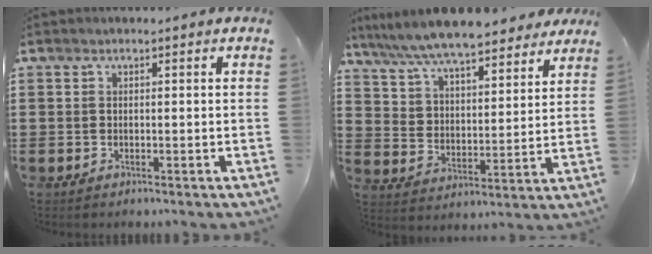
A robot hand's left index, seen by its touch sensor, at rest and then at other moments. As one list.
[{"total": 8.7, "force": [8.1, 1.3, 2.9], "torque": [-0.091, -0.041, 0.148]}]